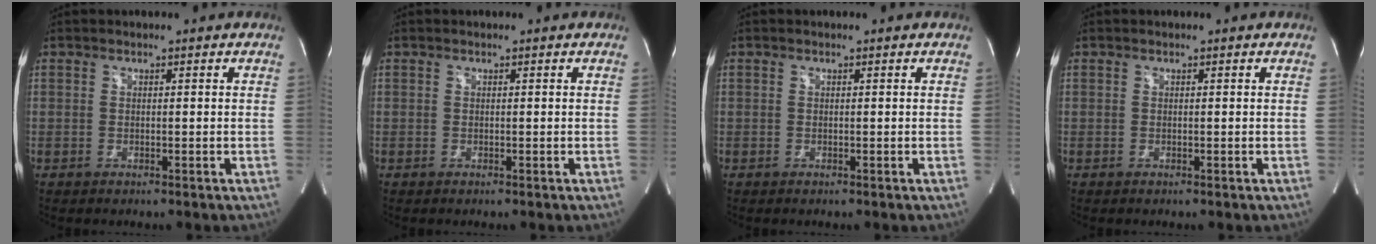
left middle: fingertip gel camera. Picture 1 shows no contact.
{"total": 0.0}
{"total": 0.0}
{"total": 0.0}